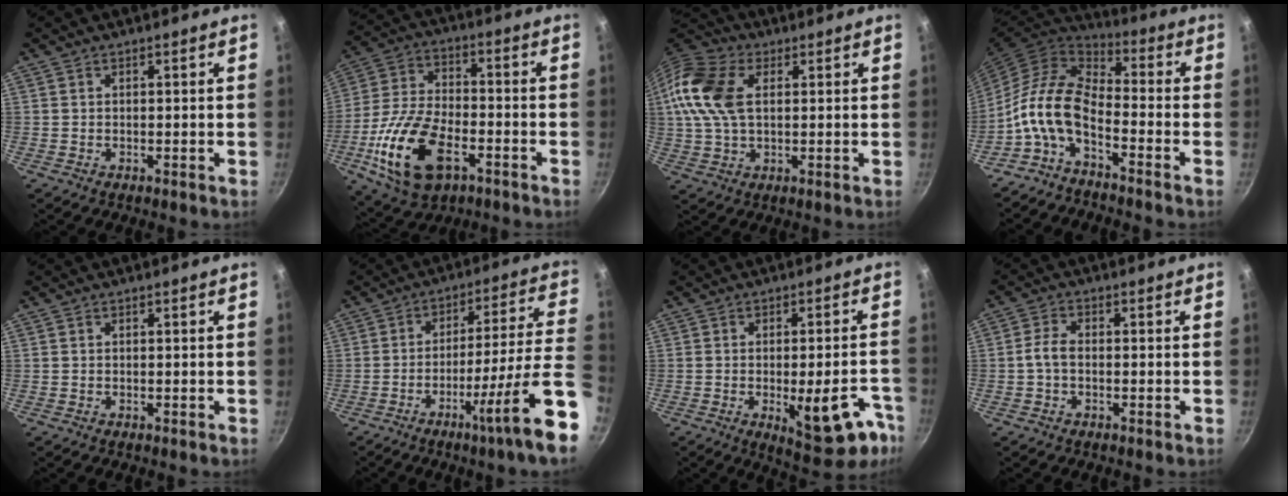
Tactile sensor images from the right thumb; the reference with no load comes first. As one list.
[{"total": 18.5, "force": [-7.0, 10.0, 13.9], "torque": [-0.269, 0.025, -0.131]}, {"total": 14.3, "force": [2.7, 8.9, 10.9], "torque": [-0.213, 0.018, 0.039]}, {"total": 12.2, "force": [-4.6, 6.0, 9.6], "torque": [-0.188, 0.048, -0.108]}, {"total": 0.0}, {"total": 18.0, "force": [-7.4, -0.1, 16.4], "torque": [-0.220, 0.031, -0.121]}, {"total": 14.2, "force": [-5.8, 5.5, 11.7], "torque": [-0.111, 0.020, -0.065]}, {"total": 3.3, "force": [-0.7, 1.6, 2.8], "torque": [-0.066, 0.016, -0.021]}]